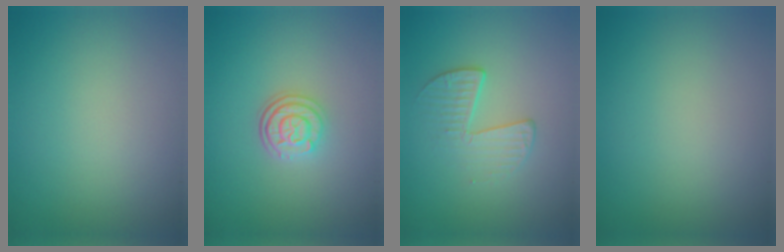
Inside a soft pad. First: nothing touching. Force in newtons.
{"total": 3.1, "press": 2.4, "slide": 1.9}
{"total": 2.2, "press": 1.3, "slide": 1.8}
{"total": 0.0}